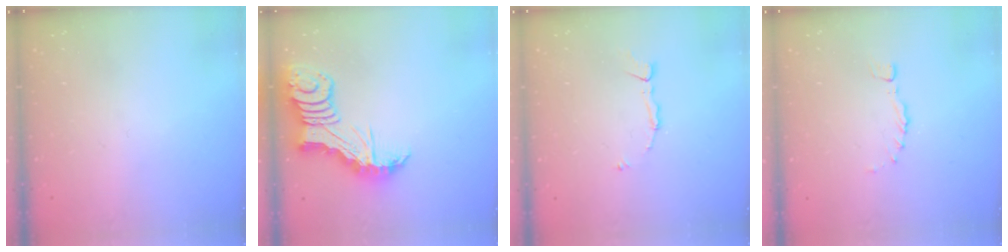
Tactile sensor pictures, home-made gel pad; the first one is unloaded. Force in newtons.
{"total": 9.0, "press": 9.0, "slide": 0.9}
{"total": 4.0, "press": 3.9, "slide": 0.5}
{"total": 0.0}